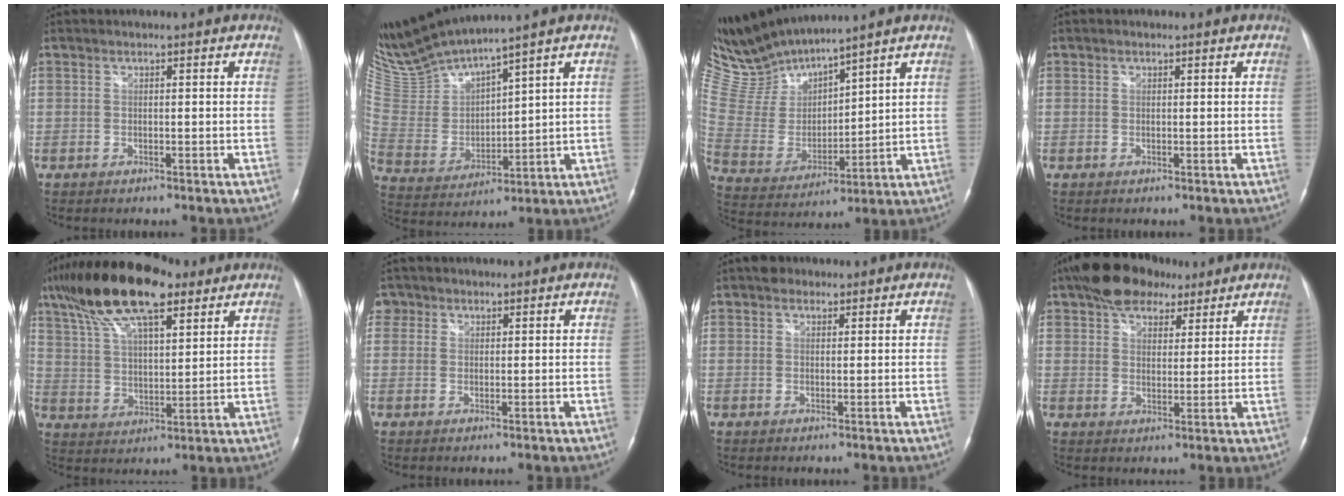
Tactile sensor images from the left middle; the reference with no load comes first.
{"total": 13.0, "force": [12.1, -0.3, 4.9], "torque": [-0.116, -0.009, 0.255]}
{"total": 10.8, "force": [10.6, 0.0, 2.0], "torque": [-0.070, 0.003, 0.234]}
{"total": 0.0}
{"total": 17.9, "force": [11.7, 5.4, 12.5], "torque": [-0.248, 0.039, 0.212]}
{"total": 2.9, "force": [1.4, 2.5, 0.4], "torque": [-0.003, 0.006, 0.023]}
{"total": 2.5, "force": [1.7, 1.6, 0.9], "torque": [-0.018, 0.012, 0.025]}
{"total": 10.4, "force": [7.3, 5.5, 5.0], "torque": [-0.083, 0.028, 0.122]}